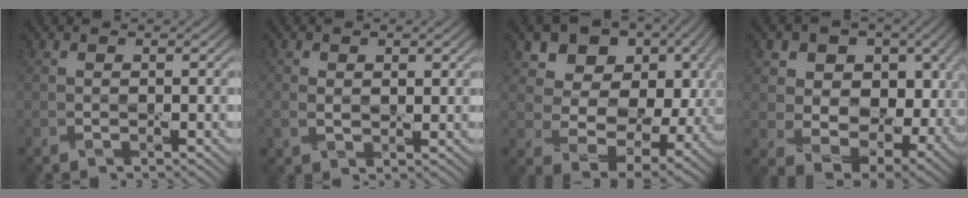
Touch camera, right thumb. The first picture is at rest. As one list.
[{"total": 3.0, "force": [0.5, 2.1, 2.0], "torque": [-0.050, -0.005, 0.012]}, {"total": 13.6, "force": [4.9, 9.6, 8.4], "torque": [-0.154, 0.003, 0.095]}, {"total": 14.6, "force": [2.6, 10.7, 9.7], "torque": [-0.171, -0.016, 0.061]}]